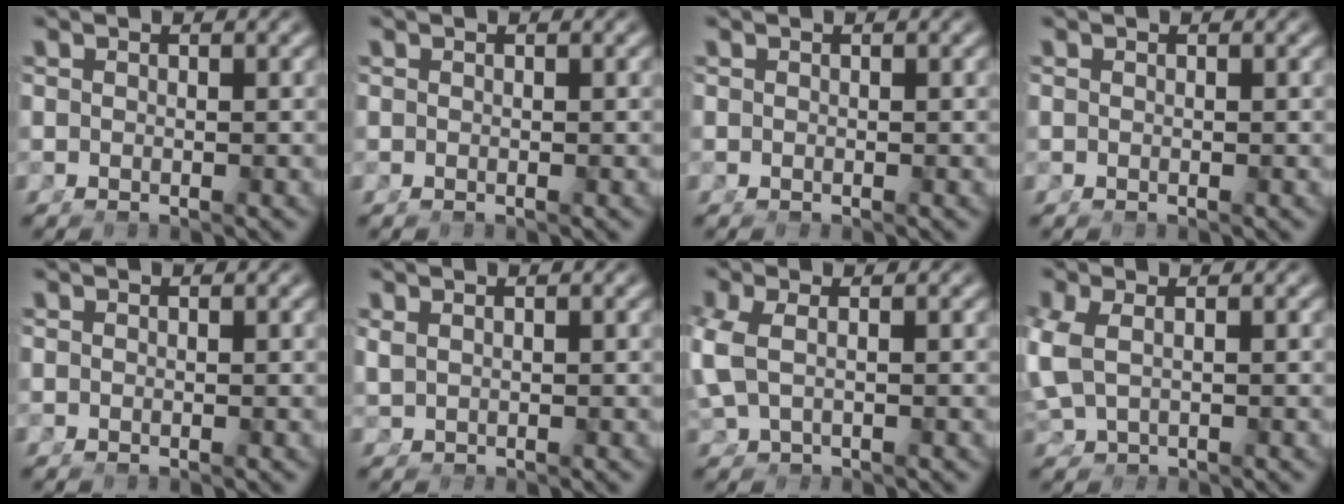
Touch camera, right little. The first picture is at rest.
{"total": 0.0}
{"total": 0.0}
{"total": 0.0}
{"total": 0.0}
{"total": 0.8, "force": [0.6, -0.1, 0.5], "torque": [-0.008, 0.000, 0.023]}
{"total": 2.6, "force": [0.2, 1.2, 2.3], "torque": [-0.064, -0.007, 0.016]}
{"total": 2.8, "force": [0.4, 1.6, 2.3], "torque": [-0.065, -0.005, 0.021]}